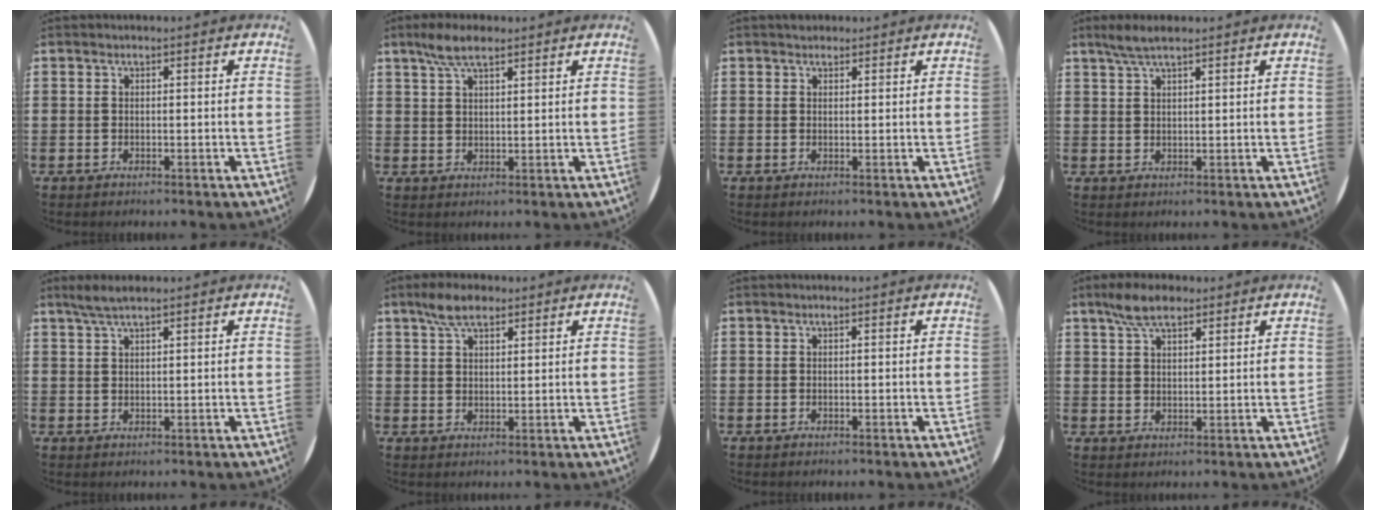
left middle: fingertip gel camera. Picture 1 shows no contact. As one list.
[{"total": 4.6, "force": [3.3, 1.4, 2.9], "torque": [-0.063, 0.005, 0.059]}, {"total": 1.1, "force": [0.9, 0.5, 0.0], "torque": [0.007, -0.001, 0.017]}, {"total": 3.0, "force": [2.2, 0.5, 2.0], "torque": [-0.043, 0.005, 0.040]}, {"total": 2.7, "force": [2.1, 0.3, 1.6], "torque": [-0.035, 0.003, 0.037]}, {"total": 4.9, "force": [3.6, 2.0, 2.6], "torque": [-0.051, 0.002, 0.065]}, {"total": 0.0}, {"total": 5.6, "force": [4.2, 2.2, 2.9], "torque": [-0.066, 0.003, 0.079]}]